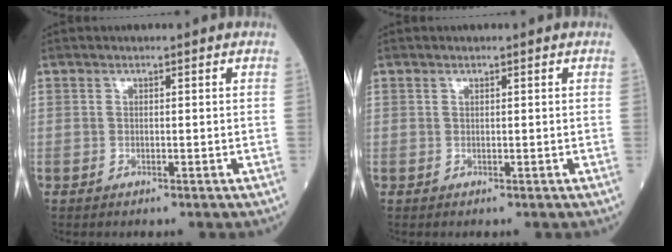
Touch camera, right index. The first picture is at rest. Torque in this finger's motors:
{"motor_torque": [-0.14, -0.13, -0.04, -0.01]}